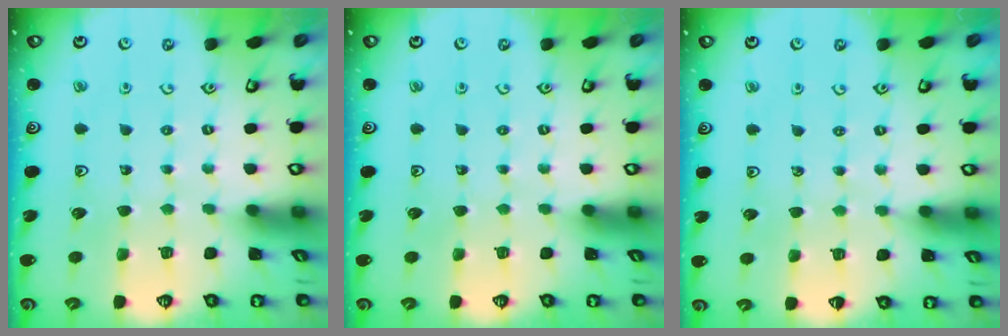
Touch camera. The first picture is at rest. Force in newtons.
{"total": 0.0}
{"total": 2.5, "press": 2.5, "slide": 0.5}